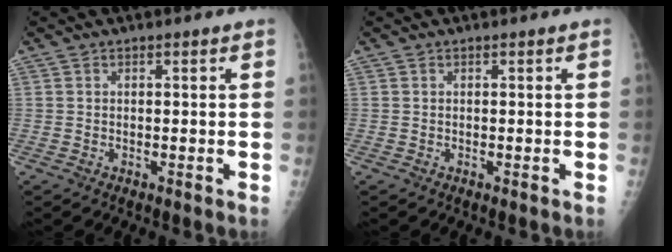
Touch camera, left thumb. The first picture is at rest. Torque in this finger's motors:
{"motor_torque": [0.00, 0.00, 0.00, 0.00, 0.00]}